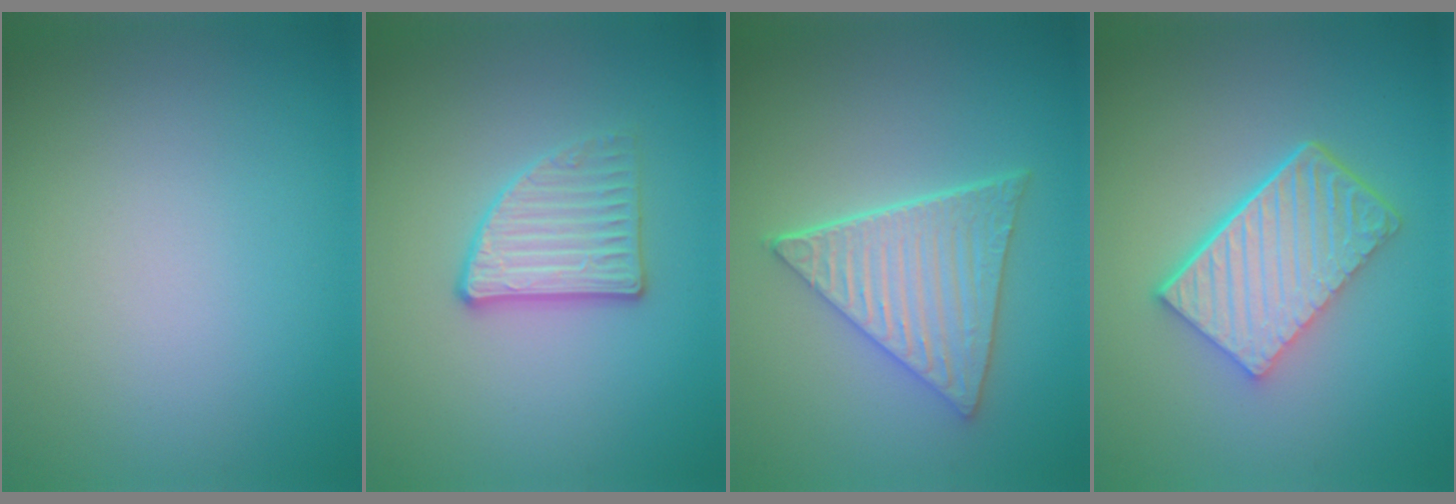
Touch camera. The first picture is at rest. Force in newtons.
{"total": 2.9, "press": 2.8, "slide": 0.7}
{"total": 5.5, "press": 4.5, "slide": 3.2}
{"total": 6.1, "press": 4.4, "slide": 4.2}